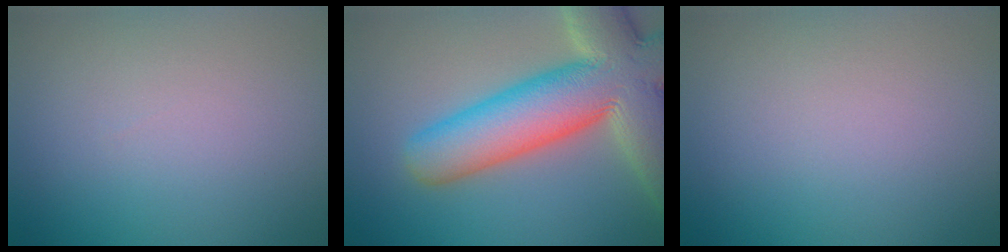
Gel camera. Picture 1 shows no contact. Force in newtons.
{"total": 13.5, "press": 13.5, "slide": 1.2}
{"total": 0.0}